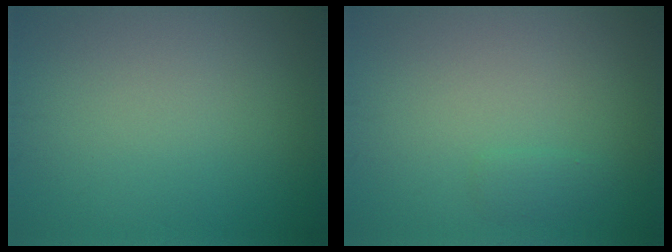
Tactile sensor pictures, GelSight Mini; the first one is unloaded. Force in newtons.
{"total": 0.8, "press": 0.8, "slide": 0.1}